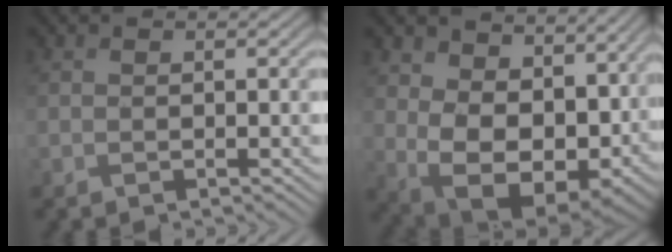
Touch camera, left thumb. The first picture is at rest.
{"total": 14.1, "force": [3.5, 9.4, 9.9], "torque": [-0.220, -0.022, 0.082]}